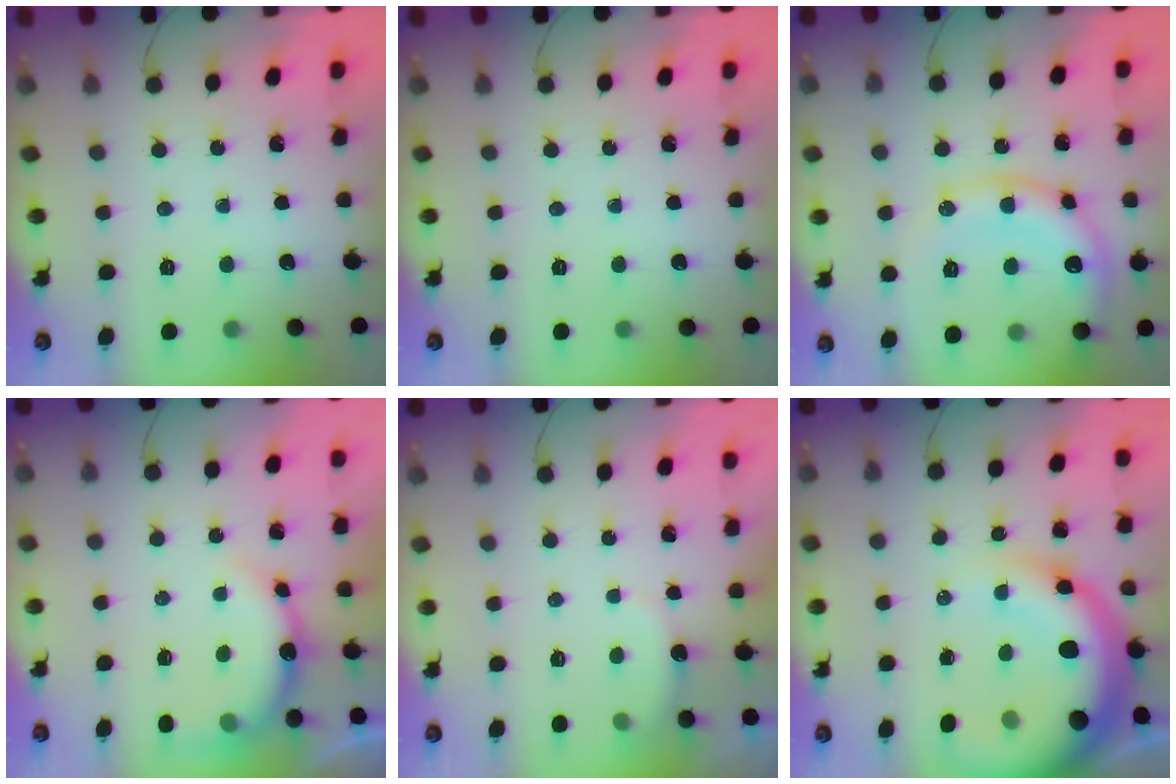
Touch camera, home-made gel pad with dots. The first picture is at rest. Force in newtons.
{"total": 0.0}
{"total": 14.8, "press": 14.7, "slide": 1.7}
{"total": 8.1, "press": 8.0, "slide": 1.4}
{"total": 3.0, "press": 2.9, "slide": 0.8}
{"total": 17.1, "press": 16.7, "slide": 3.6}